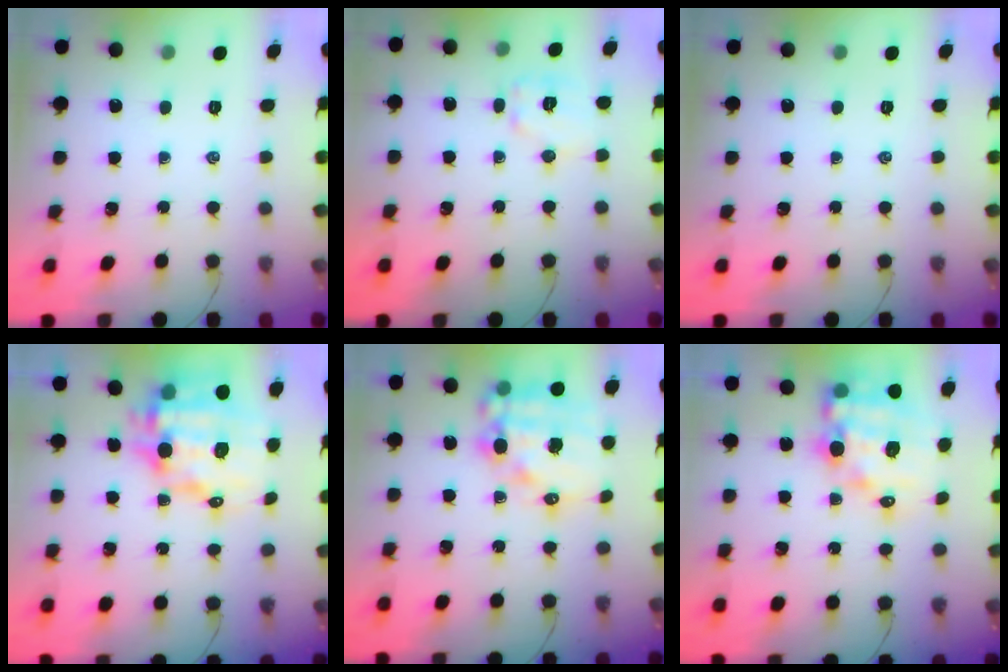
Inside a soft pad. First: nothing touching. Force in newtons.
{"total": 7.4, "press": 7.4, "slide": 1.0}
{"total": 0.0}
{"total": 13.5, "press": 13.1, "slide": 3.5}
{"total": 15.7, "press": 15.4, "slide": 3.1}
{"total": 12.6, "press": 12.2, "slide": 3.2}